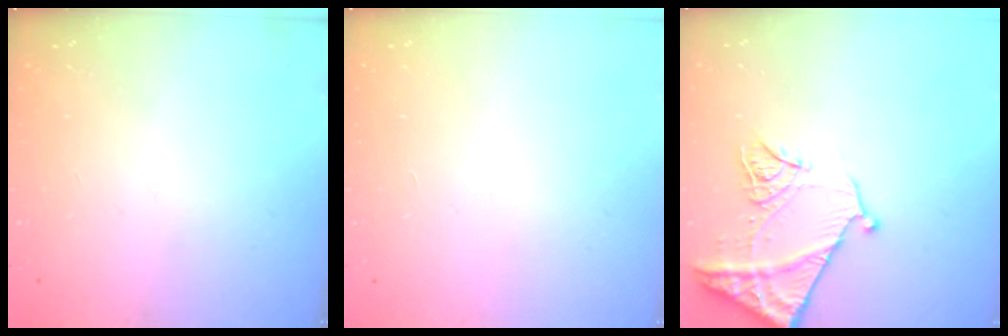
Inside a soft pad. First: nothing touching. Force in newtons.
{"total": 1.7, "press": 1.6, "slide": 0.1}
{"total": 11.9, "press": 11.8, "slide": 1.4}